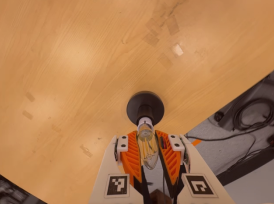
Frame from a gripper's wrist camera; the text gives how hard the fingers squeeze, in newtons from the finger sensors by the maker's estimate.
{"total": 18.2, "left": 17.7, "right": 18.7}